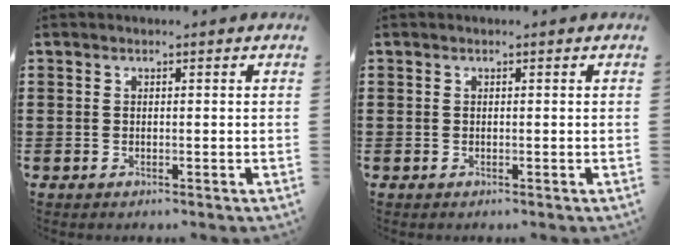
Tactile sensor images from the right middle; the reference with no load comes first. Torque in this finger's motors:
{"motor_torque": [-2.14, 0.00, 0.03, -0.01]}